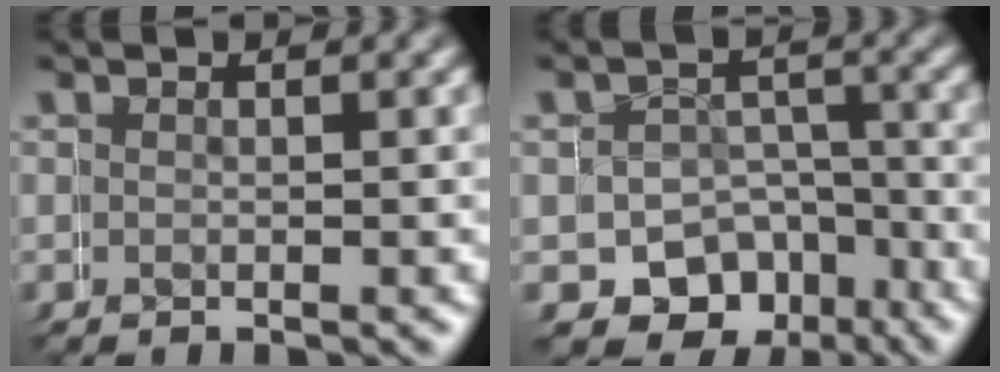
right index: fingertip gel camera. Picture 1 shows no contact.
{"total": 8.3, "force": [-3.8, 7.4, 0.1], "torque": [0.004, -0.041, -0.054]}